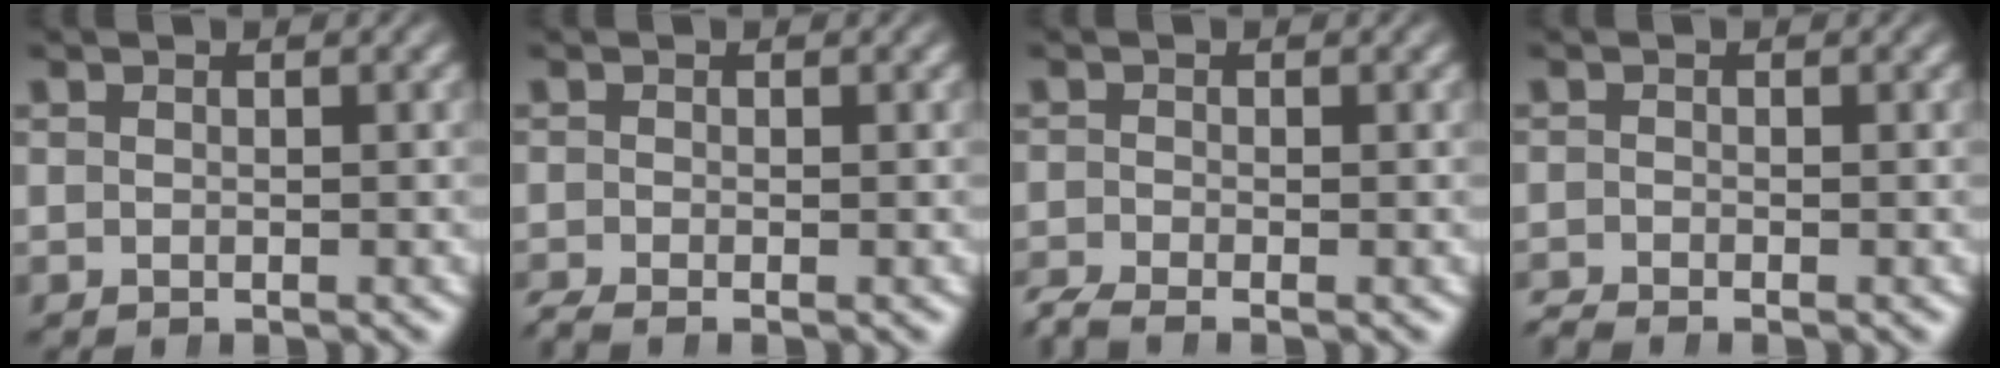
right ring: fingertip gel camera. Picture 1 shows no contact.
{"total": 1.8, "force": [-1.4, 0.9, 0.7], "torque": [-0.012, -0.005, -0.023]}
{"total": 2.5, "force": [-2.1, 1.1, 0.9], "torque": [-0.013, -0.007, -0.035]}
{"total": 1.5, "force": [-1.5, 0.5, 0.2], "torque": [0.002, -0.006, -0.025]}